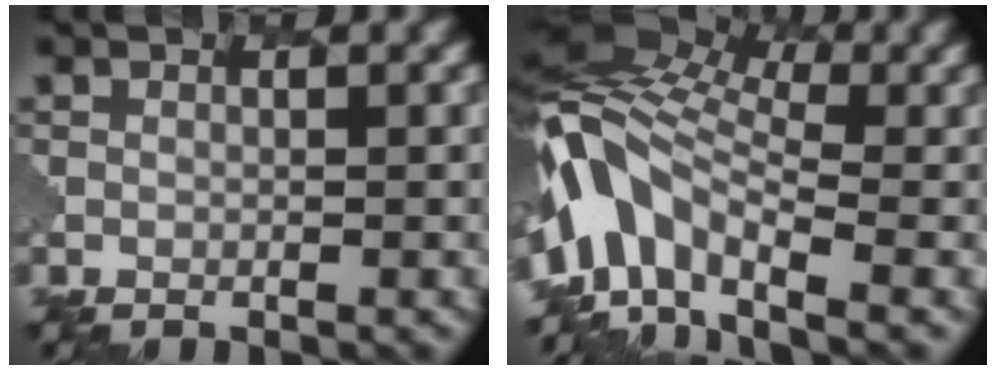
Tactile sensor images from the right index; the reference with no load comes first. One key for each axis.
{"total": 11.2, "fx": -2.4, "fy": 6.0, "fz": 9.2, "tx": -0.186, "ty": 0.015, "tz": -0.057}